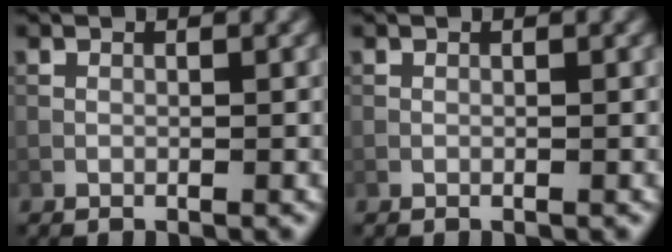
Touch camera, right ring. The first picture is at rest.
{"total": 0.0}